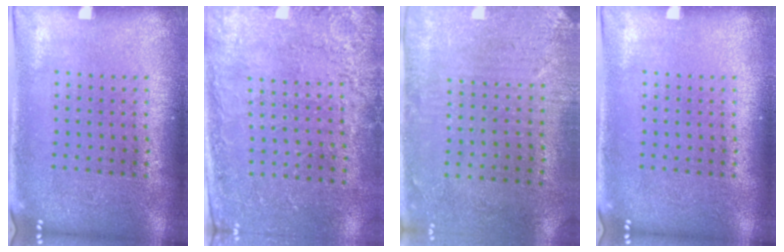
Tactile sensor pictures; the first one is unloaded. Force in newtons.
{"total": 2.6, "press": 2.4, "slide": 1.1}
{"total": 3.0, "press": 2.4, "slide": 1.8}
{"total": 0.0}